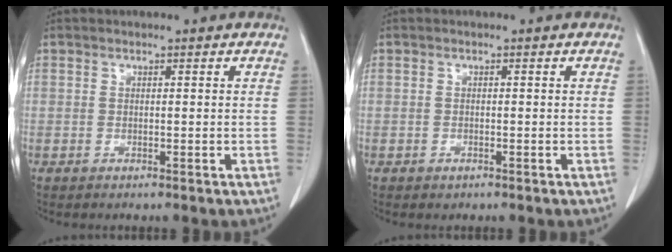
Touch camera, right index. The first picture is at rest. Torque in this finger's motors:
{"motor_torque": [0.14, -0.12, 0.02, 0.02]}